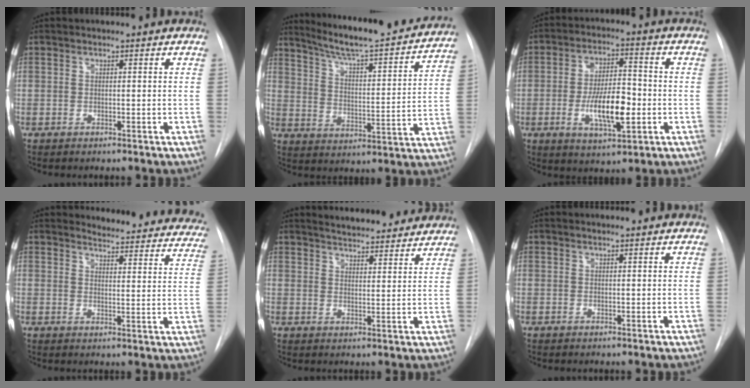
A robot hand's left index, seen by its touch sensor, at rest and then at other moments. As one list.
[{"total": 24.1, "force": [21.6, 2.2, 10.5], "torque": [-0.157, -0.046, 0.289]}, {"total": 10.3, "force": [-2.7, 3.2, 9.4], "torque": [-0.172, -0.003, -0.040]}, {"total": 19.2, "force": [18.4, 3.6, 4.2], "torque": [-0.027, -0.082, 0.186]}, {"total": 15.8, "force": [14.8, 3.0, 4.9], "torque": [-0.055, -0.001, 0.181]}, {"total": 2.3, "force": [2.2, 0.2, 0.6], "torque": [-0.012, 0.011, 0.023]}]